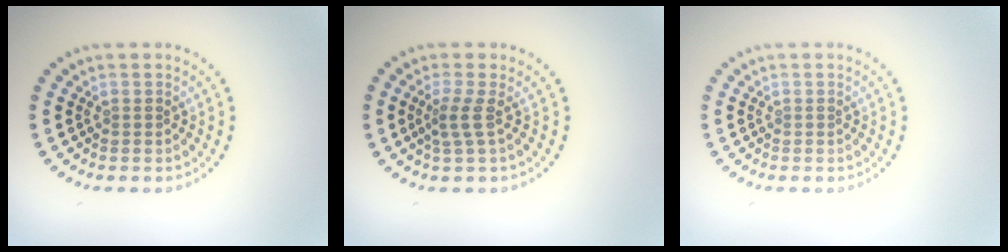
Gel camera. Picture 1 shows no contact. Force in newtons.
{"total": 1.9, "press": 1.2, "slide": 1.5}
{"total": 0.0}